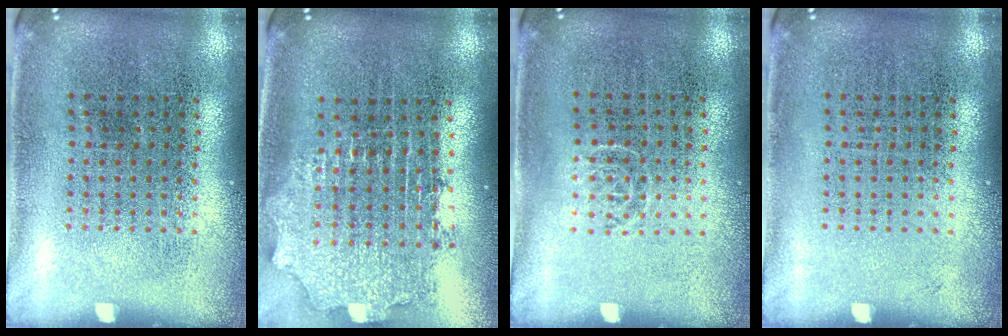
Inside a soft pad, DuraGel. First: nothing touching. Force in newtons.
{"total": 2.1, "press": 1.6, "slide": 1.4}
{"total": 0.6, "press": 0.4, "slide": 0.5}
{"total": 0.0}